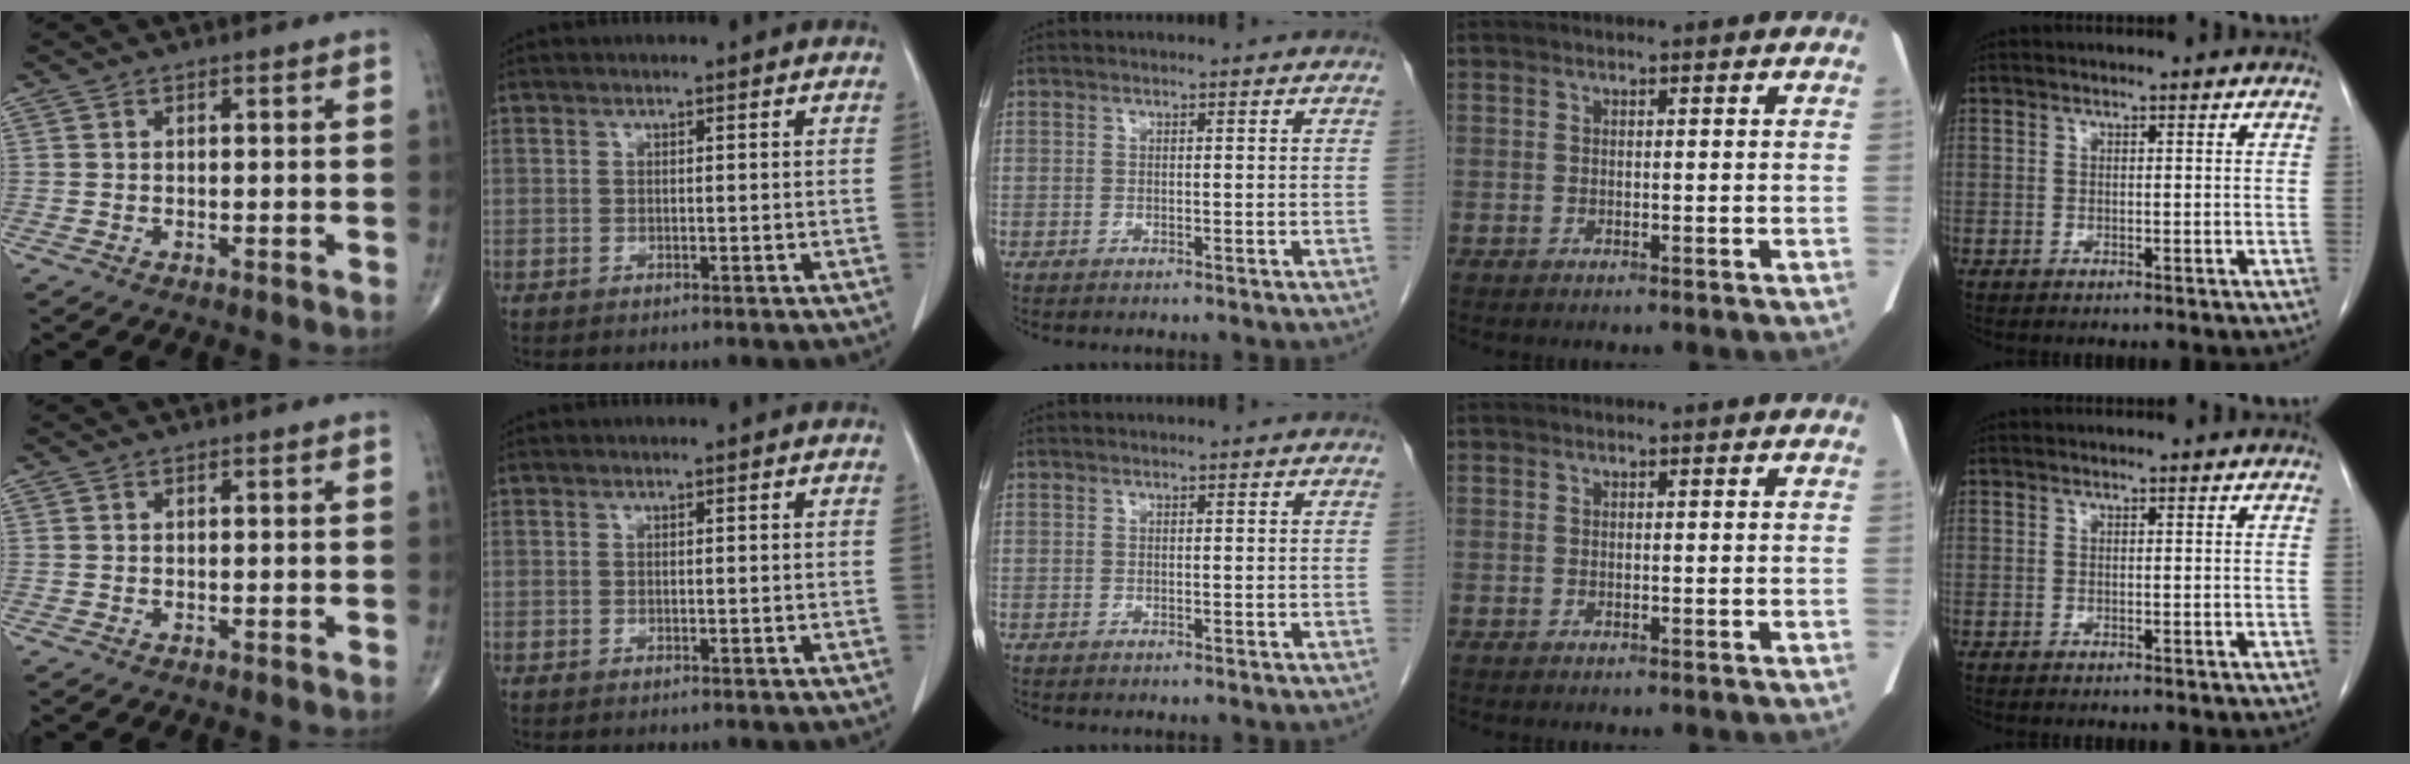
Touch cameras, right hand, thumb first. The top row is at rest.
{}